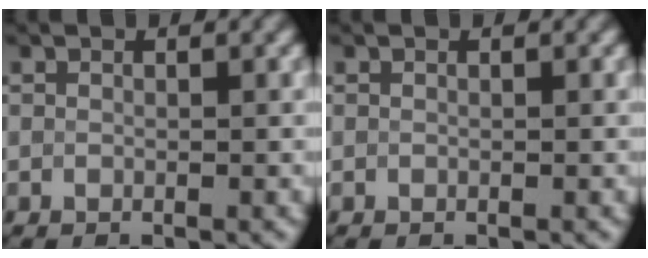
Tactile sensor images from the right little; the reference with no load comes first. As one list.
[{"total": 0.0}]